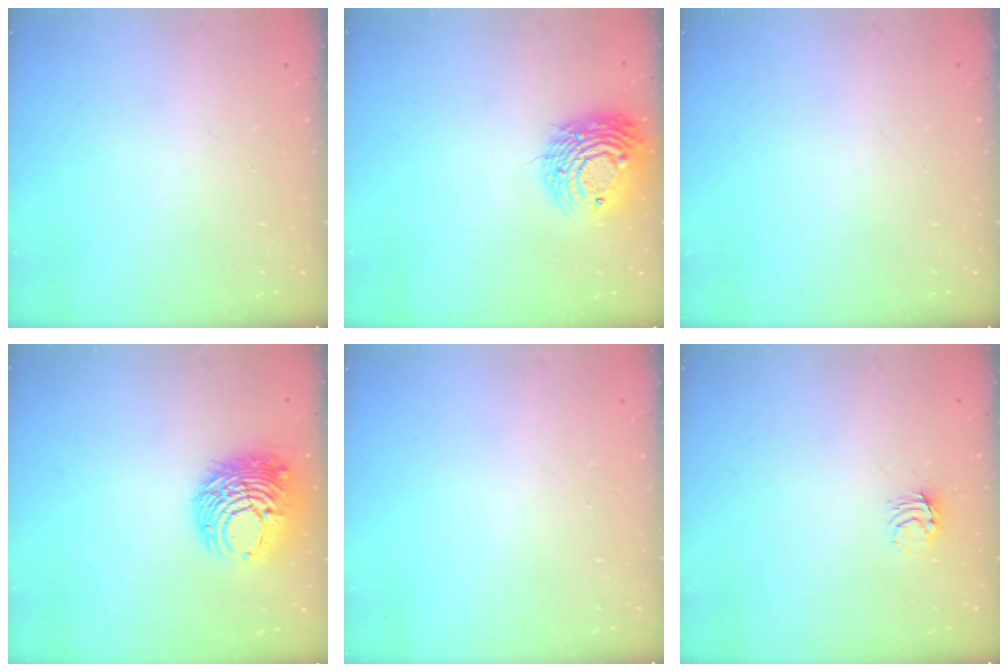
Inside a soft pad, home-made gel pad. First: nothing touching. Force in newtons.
{"total": 12.9, "press": 12.7, "slide": 2.2}
{"total": 0.0}
{"total": 12.1, "press": 12.0, "slide": 1.4}
{"total": 0.0}
{"total": 4.6, "press": 4.6, "slide": 0.5}